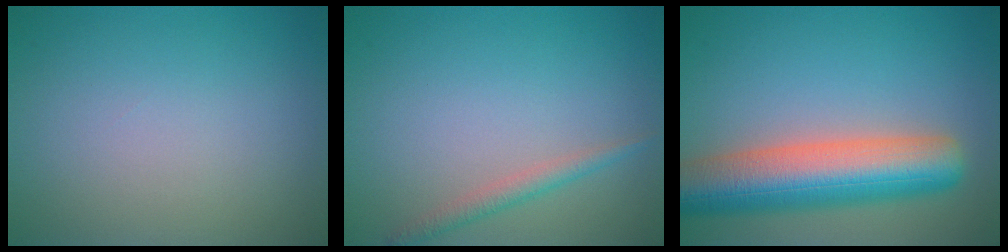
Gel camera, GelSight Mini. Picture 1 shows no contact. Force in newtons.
{"total": 1.6, "press": 1.6, "slide": 0.1}
{"total": 9.8, "press": 9.8, "slide": 0.5}